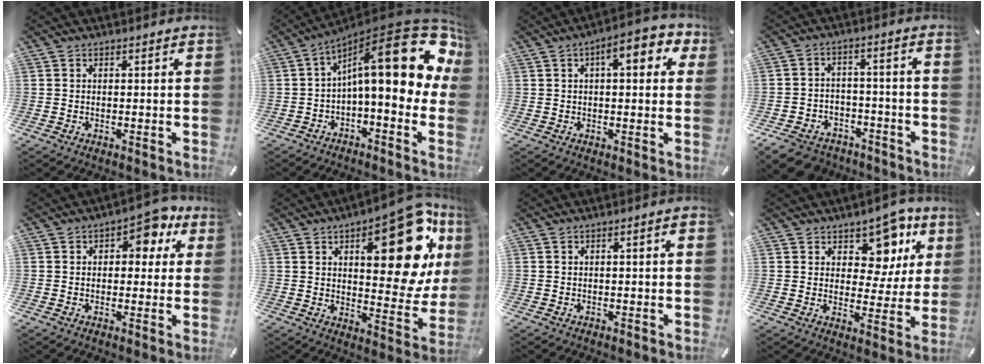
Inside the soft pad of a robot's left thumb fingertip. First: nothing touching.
{"total": 24.3, "force": [6.4, 8.5, 21.9], "torque": [-0.334, -0.051, 0.108]}
{"total": 9.0, "force": [3.3, 3.5, 7.6], "torque": [-0.109, -0.008, 0.047]}
{"total": 9.2, "force": [-6.8, 5.3, 3.0], "torque": [-0.053, 0.049, -0.126]}
{"total": 7.2, "force": [3.2, 4.4, 4.7], "torque": [-0.046, -0.013, 0.046]}
{"total": 27.6, "force": [10.8, 12.4, 22.2], "torque": [-0.271, -0.071, 0.173]}
{"total": 1.6, "force": [-0.2, 0.3, 1.6], "torque": [-0.025, -0.001, -0.003]}
{"total": 11.1, "force": [6.9, 7.2, 4.9], "torque": [-0.059, -0.057, 0.121]}